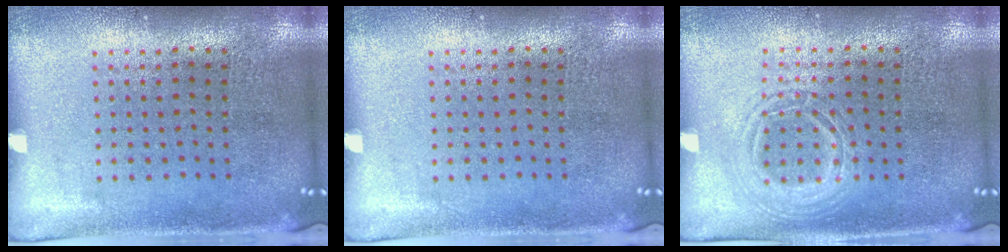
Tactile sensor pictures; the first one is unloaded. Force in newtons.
{"total": 0.0}
{"total": 1.2, "press": 1.2, "slide": 0.1}